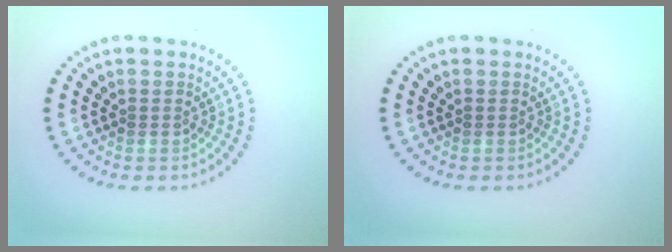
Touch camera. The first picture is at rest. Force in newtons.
{"total": 0.0}